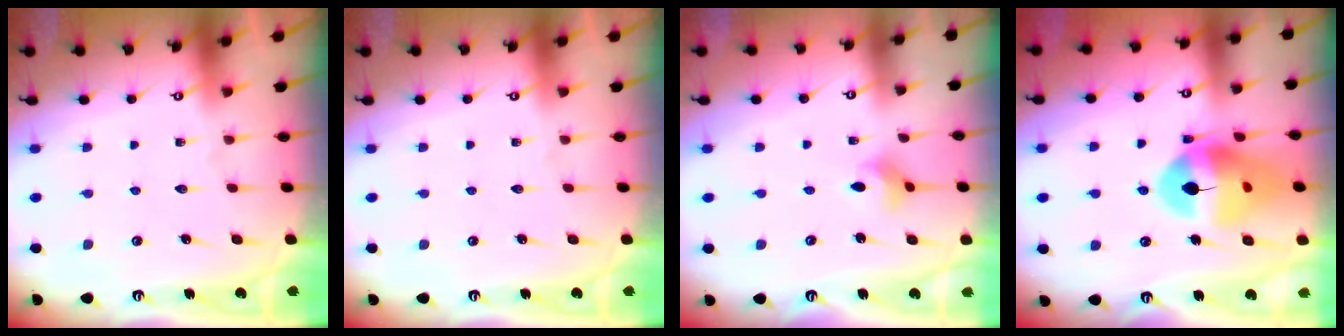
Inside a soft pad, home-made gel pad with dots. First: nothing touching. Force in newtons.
{"total": 0.0}
{"total": 2.8, "press": 2.8, "slide": 0.2}
{"total": 16.7, "press": 16.5, "slide": 2.4}